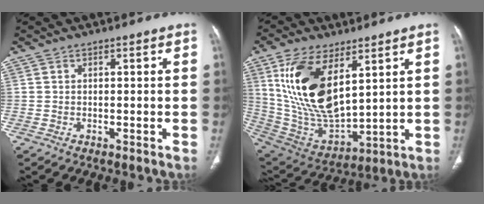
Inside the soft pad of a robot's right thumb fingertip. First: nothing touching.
{"total": 20.1, "force": [7.5, 9.7, 15.9], "torque": [-0.295, -0.032, 0.159]}